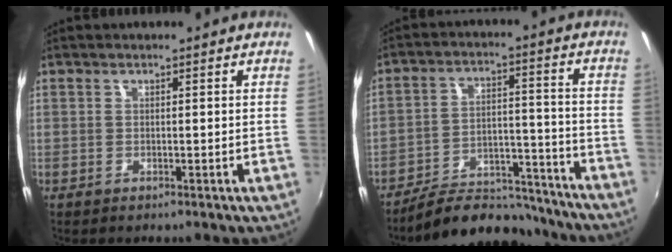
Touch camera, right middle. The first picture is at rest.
{"total": 15.2, "force": [-13.9, 4.9, 3.8], "torque": [-0.074, 0.033, -0.196]}